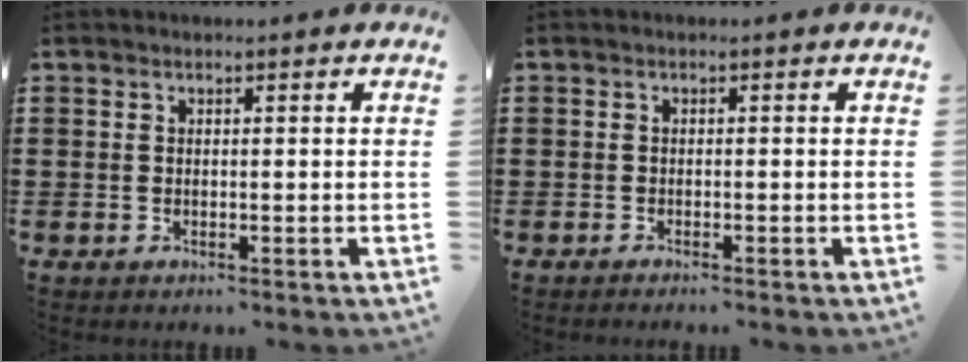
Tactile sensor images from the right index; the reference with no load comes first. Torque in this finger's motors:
{"motor_torque": [0.74, 1.40, 0.00, 0.00]}